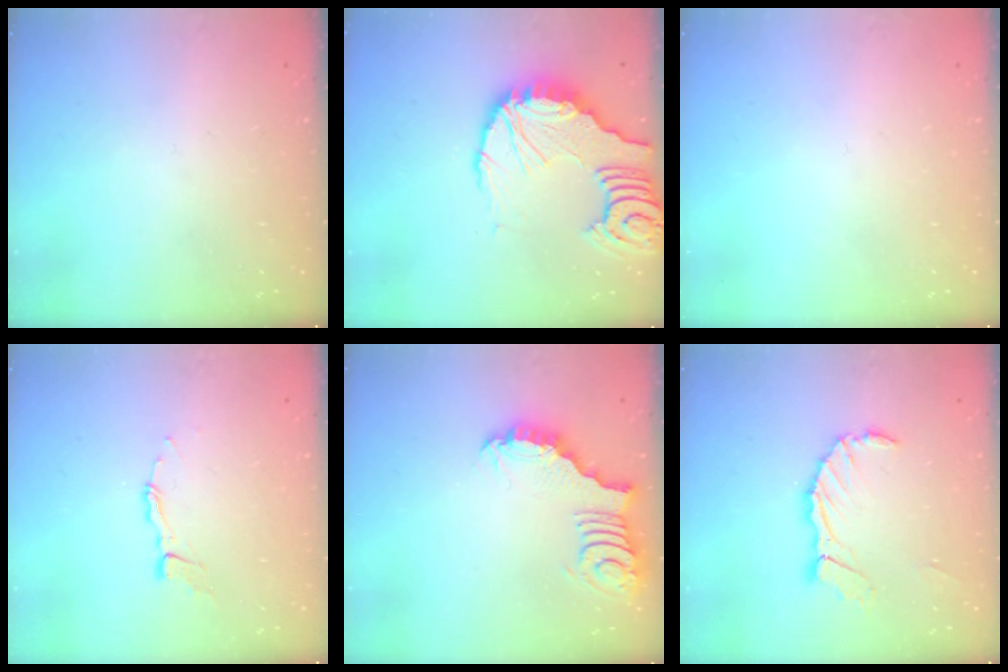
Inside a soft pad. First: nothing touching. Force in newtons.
{"total": 10.7, "press": 10.6, "slide": 1.3}
{"total": 0.0}
{"total": 3.9, "press": 3.8, "slide": 0.3}
{"total": 2.4, "press": 2.4, "slide": 0.3}
{"total": 10.9, "press": 10.8, "slide": 1.3}